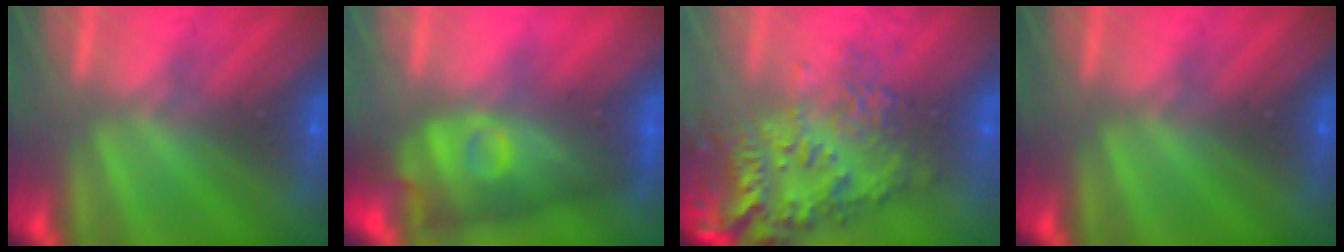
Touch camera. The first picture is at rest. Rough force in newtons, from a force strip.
{"total": 3.9}
{"total": 7.0}
{"total": 0.0}